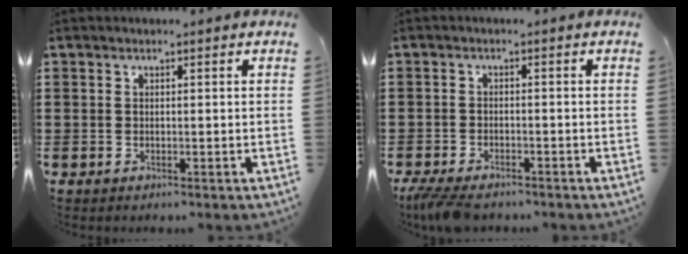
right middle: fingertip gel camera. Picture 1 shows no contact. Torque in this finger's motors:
{"motor_torque": [1.00, -0.43, 0.58, 0.14]}